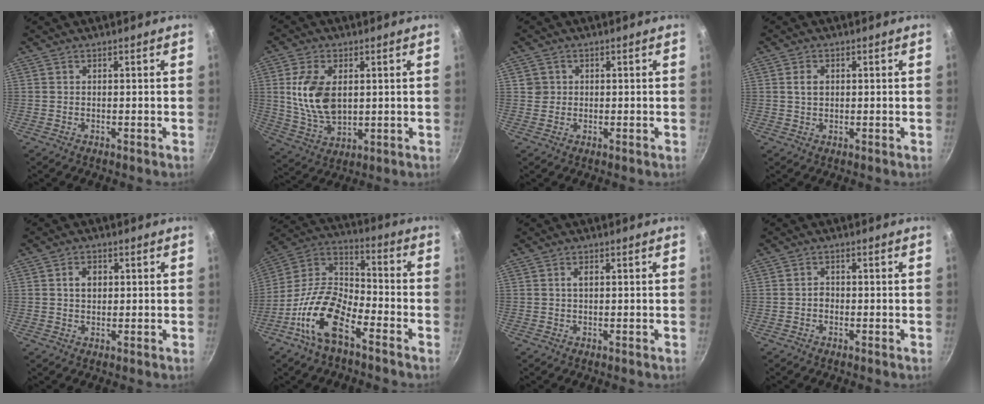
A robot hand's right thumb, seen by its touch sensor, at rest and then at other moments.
{"total": 12.1, "force": [2.0, 7.4, 9.4], "torque": [-0.168, -0.019, 0.046]}
{"total": 2.3, "force": [0.2, 2.3, 0.4], "torque": [0.004, 0.009, 0.002]}
{"total": 2.5, "force": [0.5, 1.8, 1.6], "torque": [-0.022, 0.002, 0.010]}
{"total": 3.3, "force": [0.7, 2.5, 2.1], "torque": [-0.019, 0.003, 0.011]}
{"total": 16.0, "force": [-8.6, 7.3, 11.3], "torque": [-0.208, 0.070, -0.186]}
{"total": 1.4, "force": [0.3, 0.8, 1.2], "torque": [-0.018, 0.005, 0.004]}
{"total": 1.4, "force": [-0.4, 1.1, 0.6], "torque": [-0.003, 0.008, -0.007]}